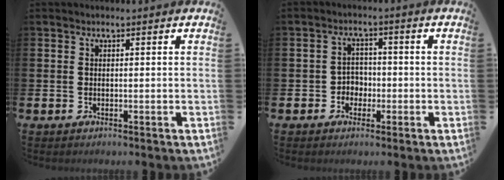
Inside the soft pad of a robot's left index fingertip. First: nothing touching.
{"total": 2.8, "force": [-1.3, 2.4, 0.6], "torque": [-0.016, 0.006, -0.032]}